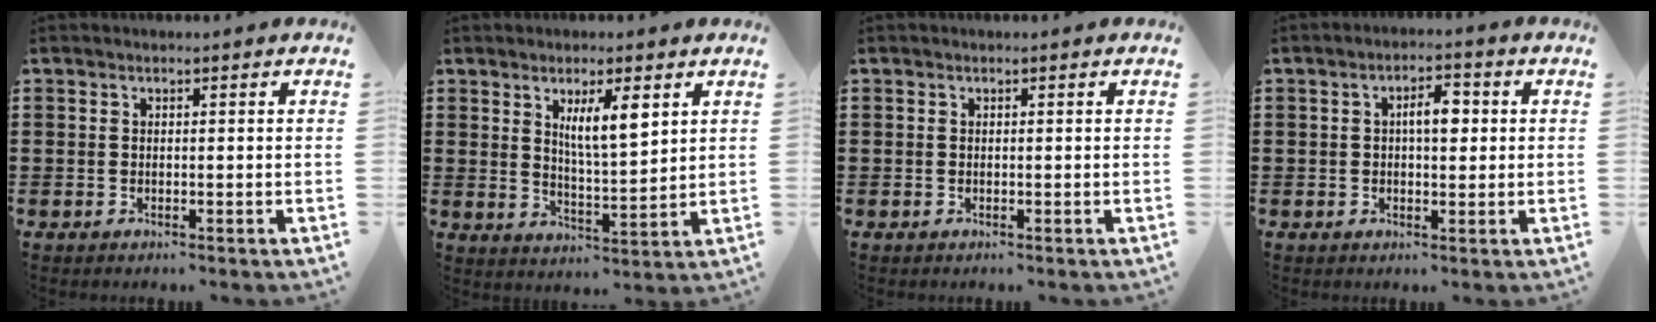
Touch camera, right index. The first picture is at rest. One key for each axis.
{"total": 6.3, "fx": 3.0, "fy": 1.7, "fz": 5.3, "tx": -0.103, "ty": 0.003, "tz": 0.048}
{"total": 0.0}
{"total": 4.4, "fx": 0.5, "fy": 1.8, "fz": 3.9, "tx": -0.061, "ty": 0.003, "tz": 0.002}